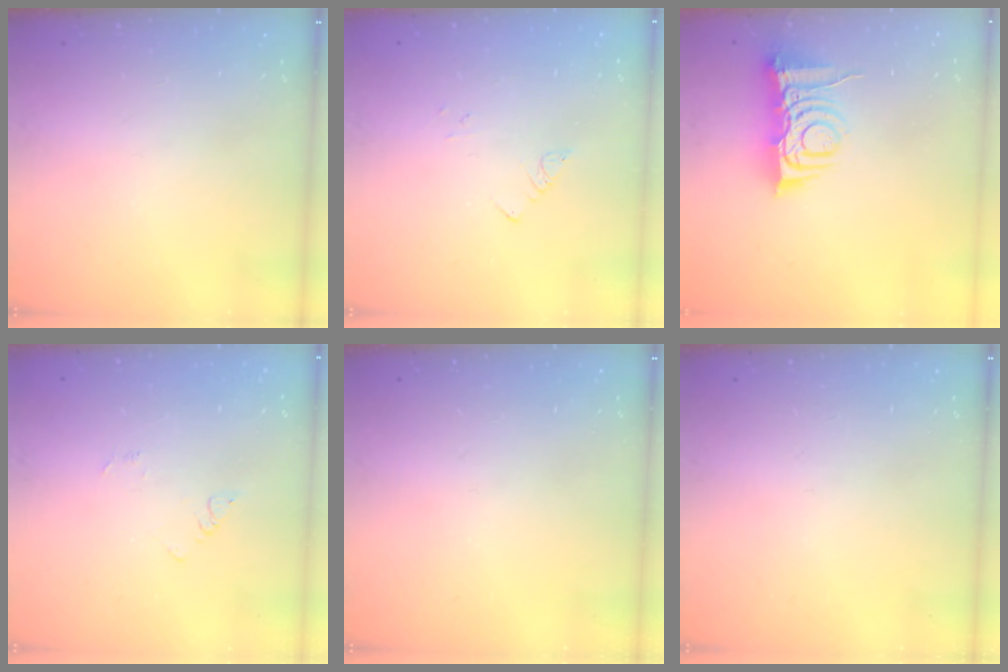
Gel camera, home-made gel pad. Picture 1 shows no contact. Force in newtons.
{"total": 1.8, "press": 1.8, "slide": 0.2}
{"total": 8.9, "press": 8.9, "slide": 1.1}
{"total": 2.4, "press": 2.4, "slide": 0.3}
{"total": 0.0}
{"total": 0.0}